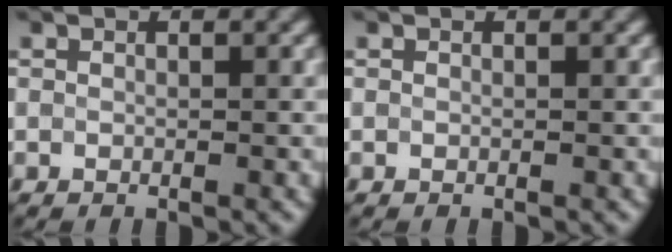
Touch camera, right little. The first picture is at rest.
{"total": 0.0}